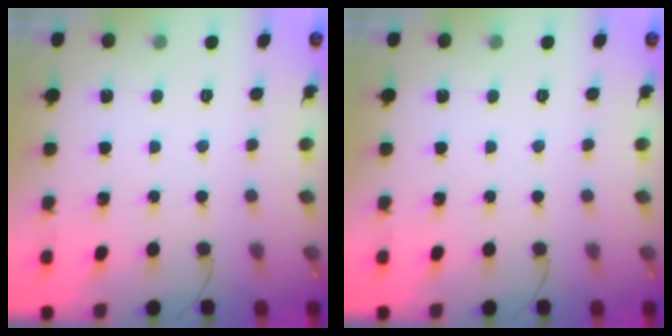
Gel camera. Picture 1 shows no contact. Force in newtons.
{"total": 0.0}